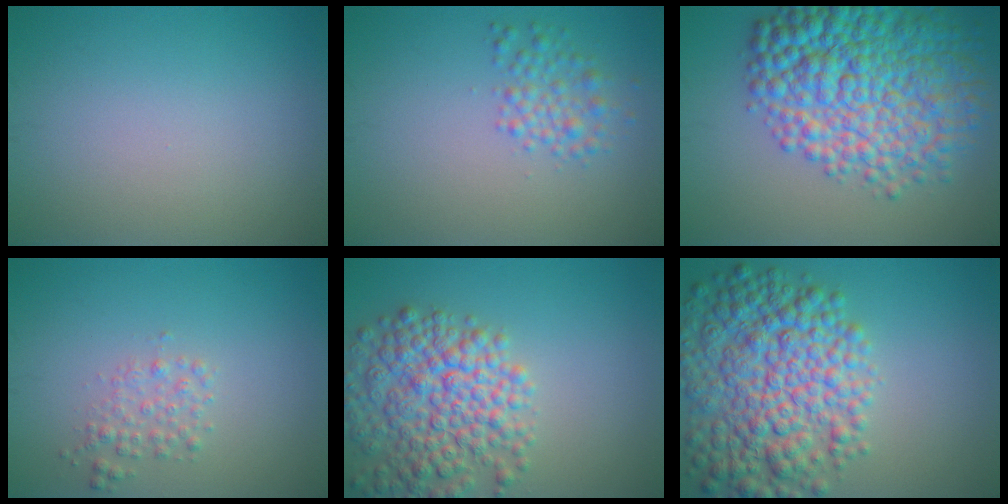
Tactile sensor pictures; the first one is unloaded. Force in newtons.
{"total": 2.3, "press": 2.3, "slide": 0.1}
{"total": 11.5, "press": 11.5, "slide": 0.2}
{"total": 1.7, "press": 1.7, "slide": 0.1}
{"total": 7.7, "press": 7.7, "slide": 0.4}
{"total": 10.0, "press": 10.0, "slide": 0.3}